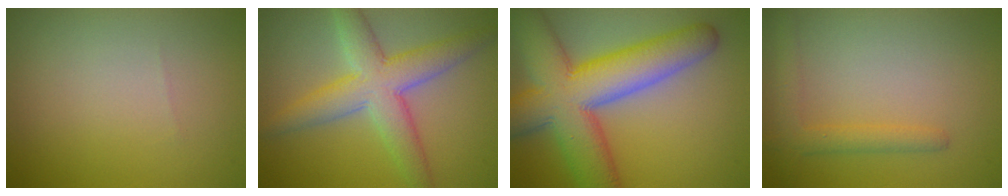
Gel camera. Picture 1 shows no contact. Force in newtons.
{"total": 6.3, "press": 6.3, "slide": 0.3}
{"total": 11.9, "press": 11.9, "slide": 0.6}
{"total": 2.4, "press": 2.4, "slide": 0.2}